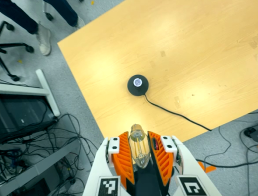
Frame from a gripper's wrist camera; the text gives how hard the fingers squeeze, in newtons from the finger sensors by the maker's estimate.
{"total": 11.1, "left": 11.3, "right": 10.9}